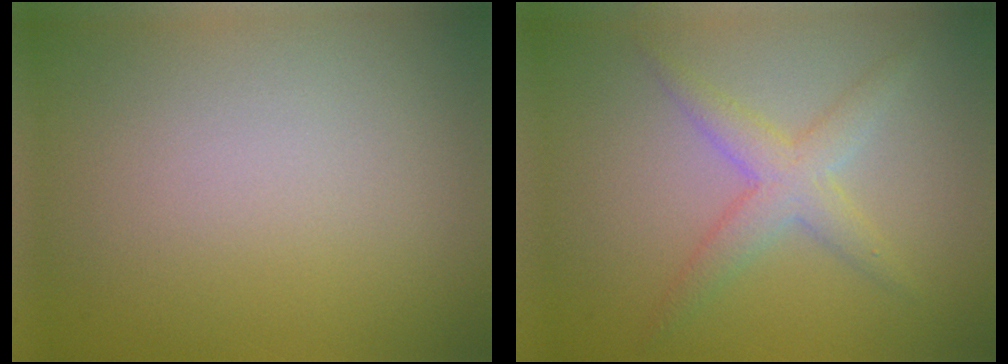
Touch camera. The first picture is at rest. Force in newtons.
{"total": 3.0, "press": 3.0, "slide": 0.1}